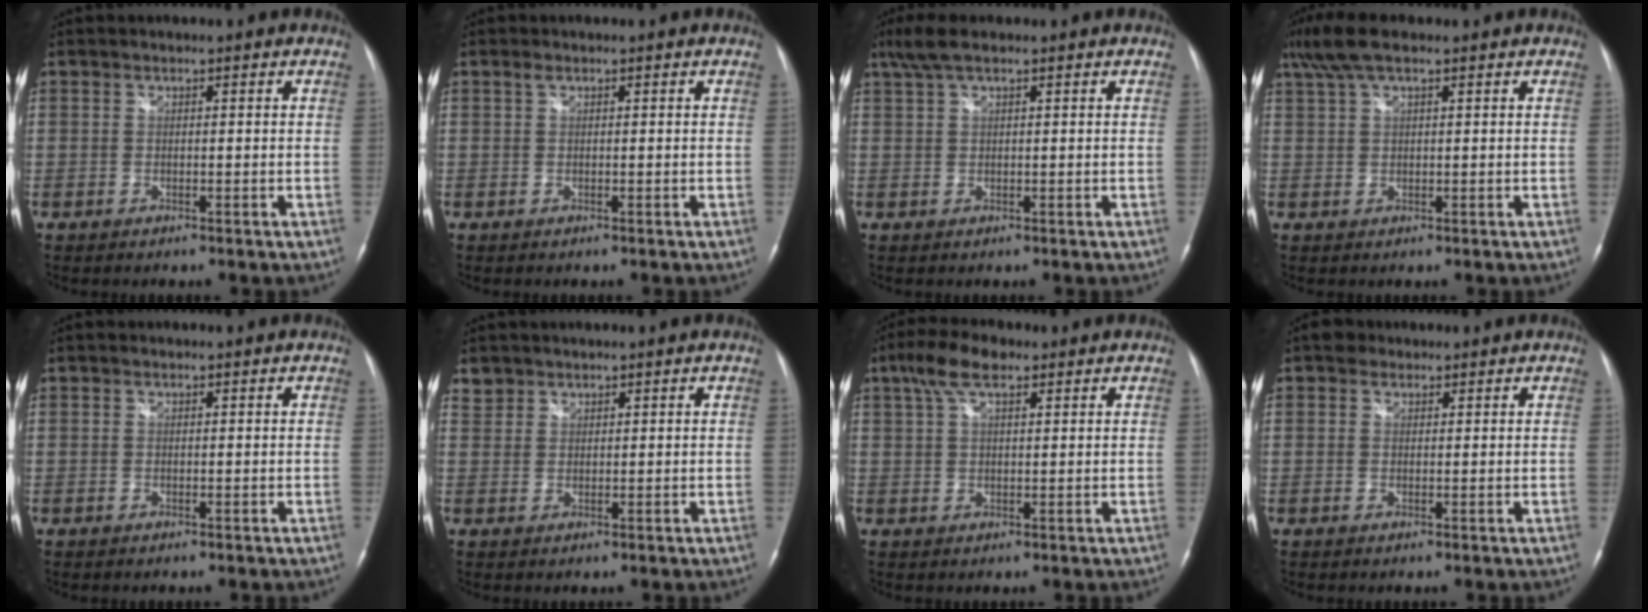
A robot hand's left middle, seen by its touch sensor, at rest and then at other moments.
{"total": 0.6, "force": [0.3, 0.3, 0.4], "torque": [-0.007, 0.008, 0.006]}
{"total": 4.1, "force": [2.9, 0.9, 2.8], "torque": [-0.065, 0.025, 0.058]}
{"total": 6.0, "force": [4.1, 1.5, 4.2], "torque": [-0.097, 0.032, 0.078]}
{"total": 0.0}
{"total": 2.0, "force": [1.6, 1.2, -0.2], "torque": [0.010, 0.008, 0.026]}
{"total": 6.0, "force": [3.5, 2.1, 4.4], "torque": [-0.095, 0.025, 0.065]}
{"total": 2.0, "force": [1.3, 1.5, 0.5], "torque": [-0.010, 0.015, 0.019]}